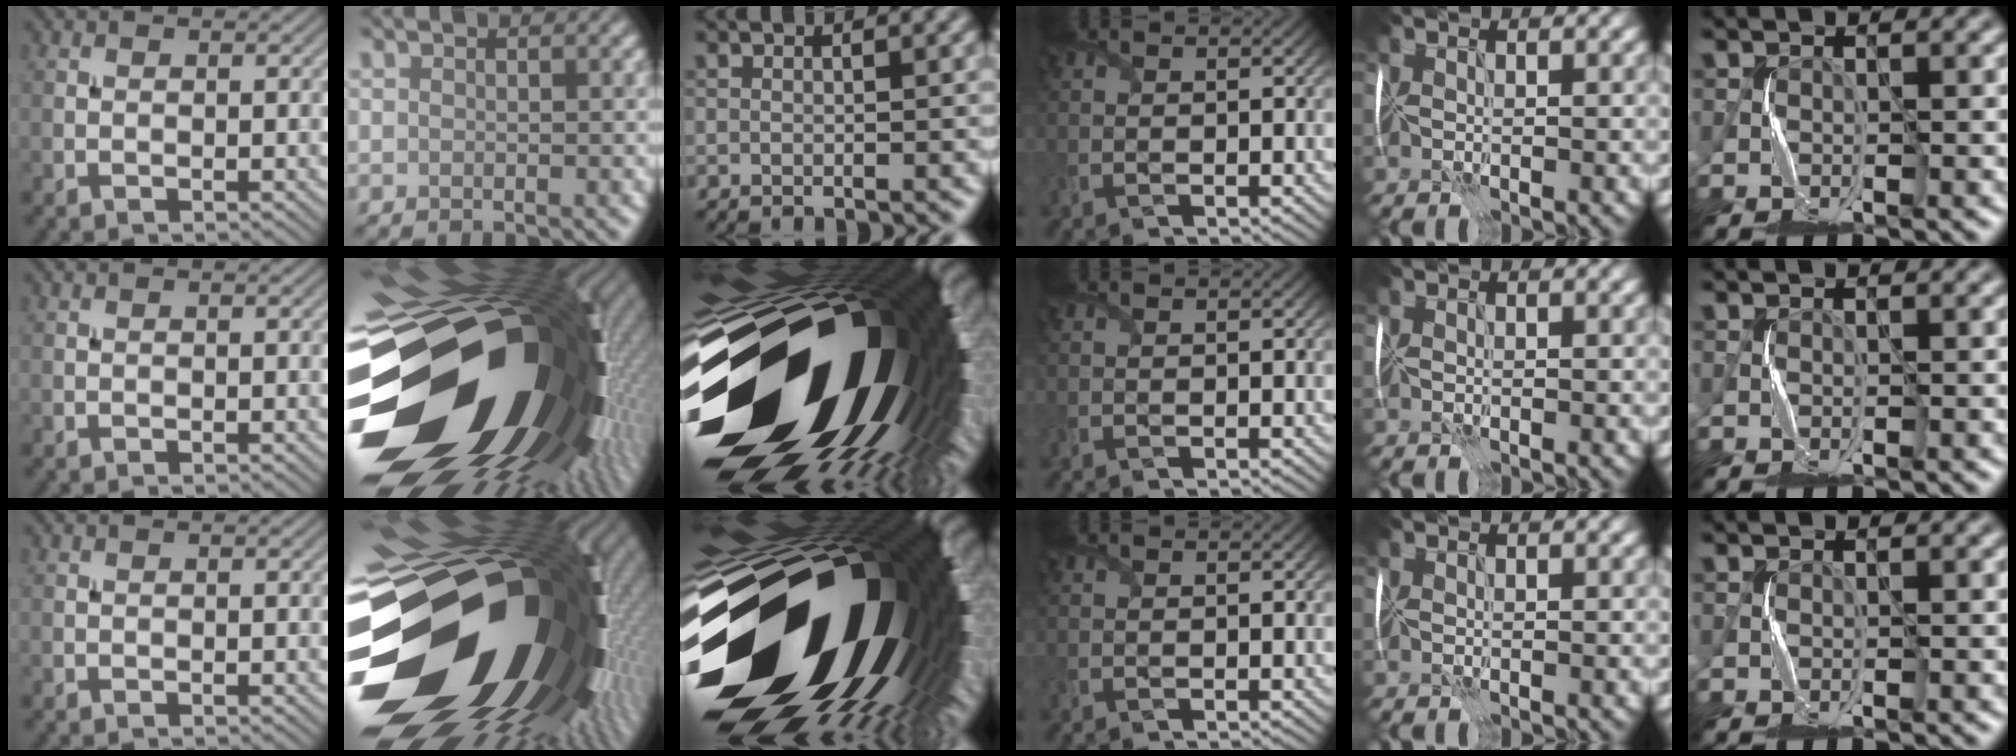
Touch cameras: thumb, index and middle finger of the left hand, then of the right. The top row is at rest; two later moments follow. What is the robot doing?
{"motion": "fold", "object": "shipping label"}